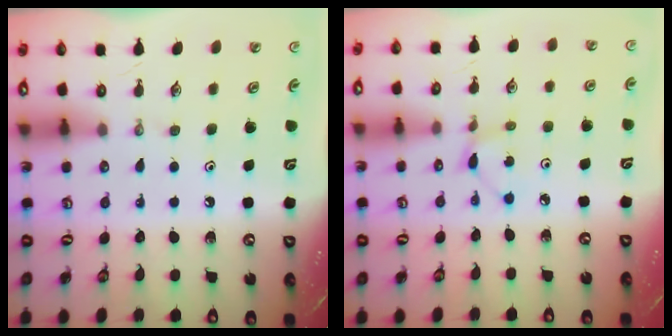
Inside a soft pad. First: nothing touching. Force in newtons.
{"total": 3.1, "press": 3.0, "slide": 0.5}